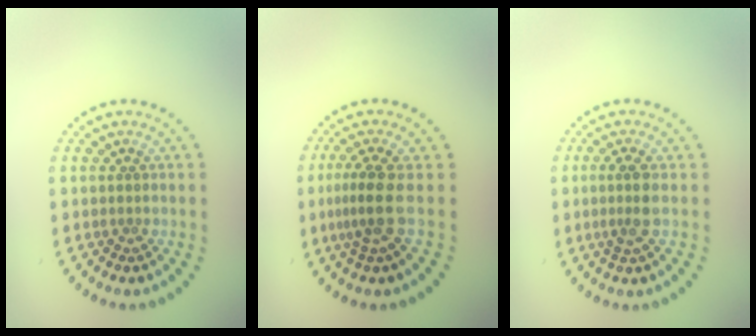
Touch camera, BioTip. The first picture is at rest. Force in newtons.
{"total": 2.8, "press": 2.0, "slide": 2.0}
{"total": 2.2, "press": 2.0, "slide": 1.0}